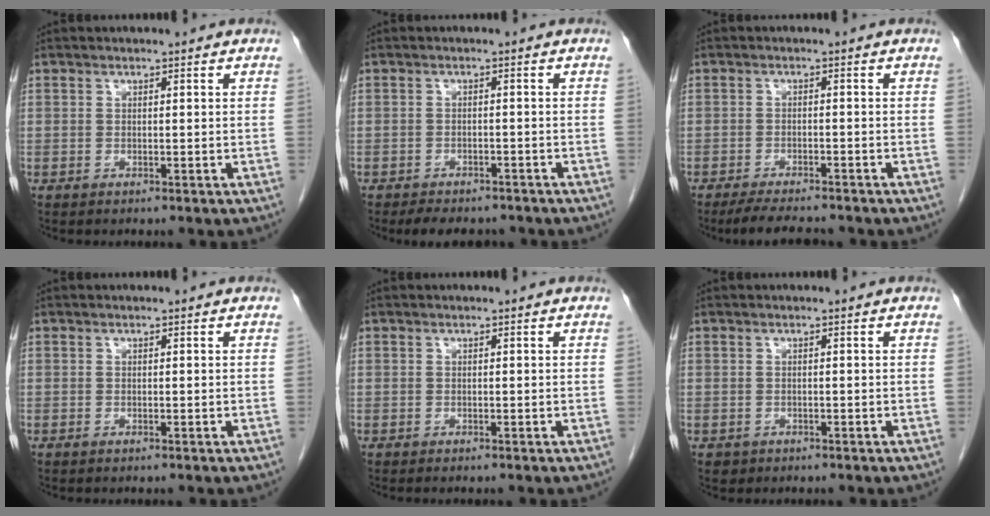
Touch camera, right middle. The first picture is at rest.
{"total": 7.0, "force": [-5.9, 2.8, 2.5], "torque": [-0.035, 0.002, -0.076]}
{"total": 6.4, "force": [-5.7, 1.1, 2.8], "torque": [-0.044, -0.014, -0.091]}
{"total": 0.0}
{"total": 0.0}
{"total": 0.9, "force": [-0.4, 0.8, 0.0], "torque": [-0.006, 0.003, -0.001]}